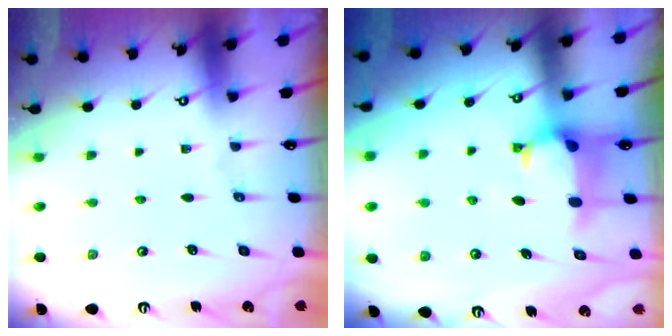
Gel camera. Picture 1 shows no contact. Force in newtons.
{"total": 0.9, "press": 0.2, "slide": 0.9}